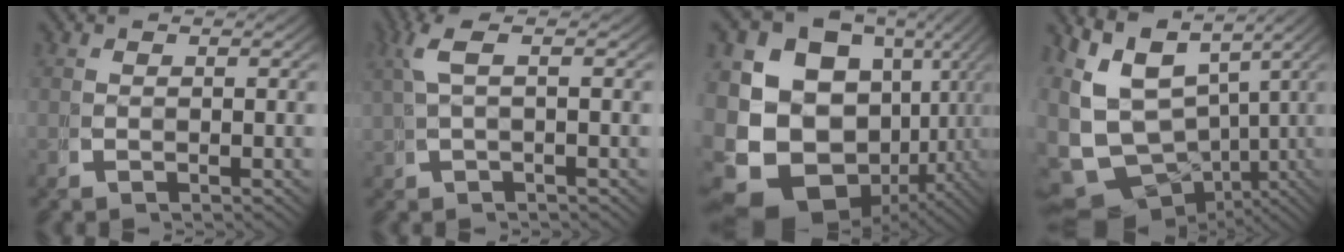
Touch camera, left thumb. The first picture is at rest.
{"total": 3.0, "force": [1.1, 0.6, 2.7], "torque": [-0.065, 0.009, 0.028]}
{"total": 22.3, "force": [-1.8, 17.3, 14.0], "torque": [-0.307, -0.087, -0.001]}
{"total": 14.4, "force": [-2.0, 10.5, 9.7], "torque": [-0.203, -0.080, 0.009]}